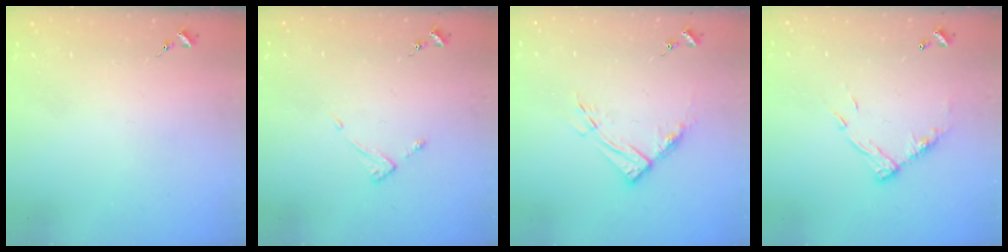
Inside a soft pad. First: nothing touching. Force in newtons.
{"total": 2.6, "press": 2.6, "slide": 0.3}
{"total": 9.6, "press": 9.5, "slide": 1.1}
{"total": 10.9, "press": 10.9, "slide": 0.8}